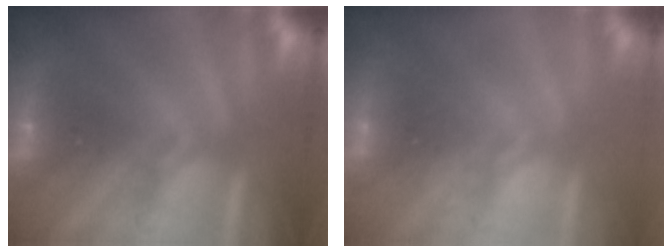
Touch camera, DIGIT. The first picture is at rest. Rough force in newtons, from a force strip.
{"total": 2.3}